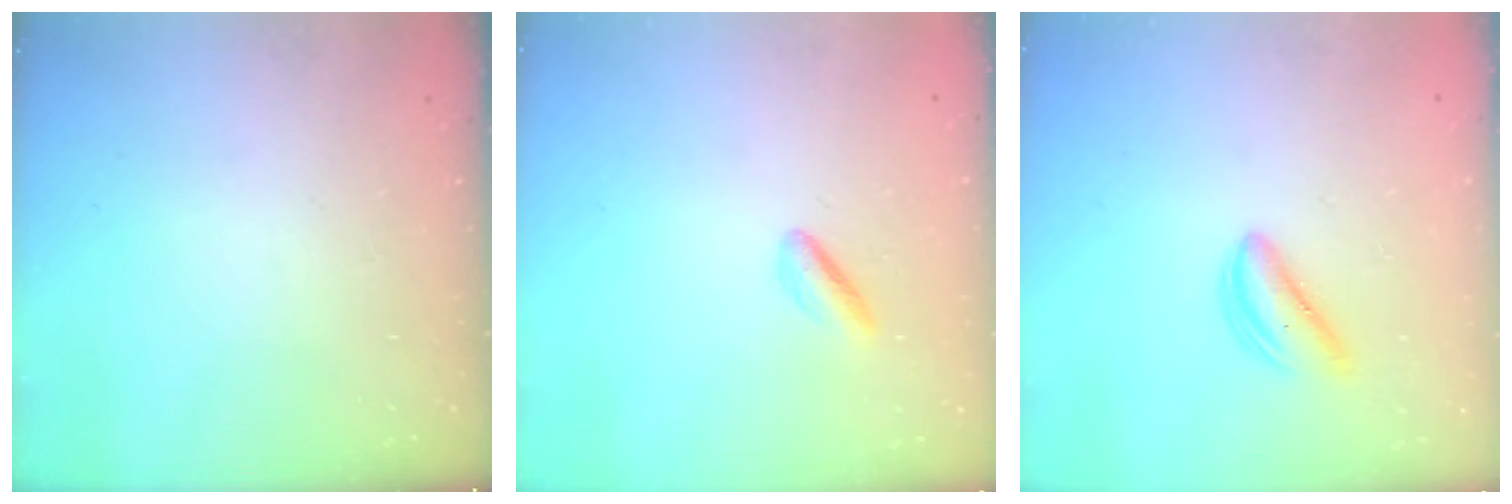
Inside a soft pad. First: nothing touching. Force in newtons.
{"total": 2.0, "press": 1.7, "slide": 1.0}
{"total": 3.6, "press": 3.6, "slide": 0.3}